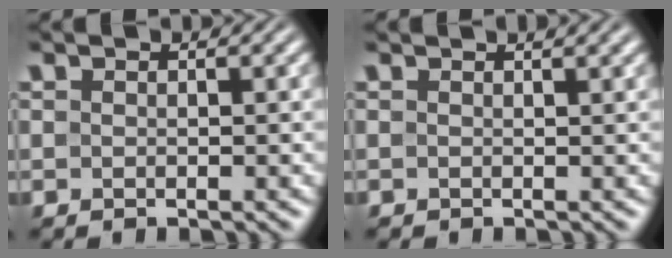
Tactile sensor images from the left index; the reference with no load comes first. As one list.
[{"total": 1.1, "force": [0.9, 0.2, 0.5], "torque": [-0.003, -0.001, 0.009]}]